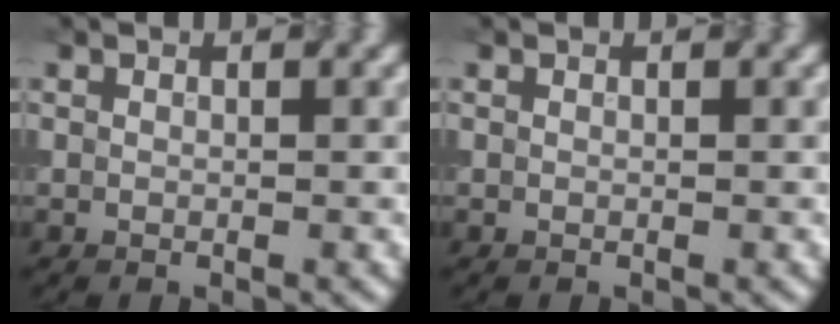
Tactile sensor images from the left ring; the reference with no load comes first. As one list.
[{"total": 0.0}]